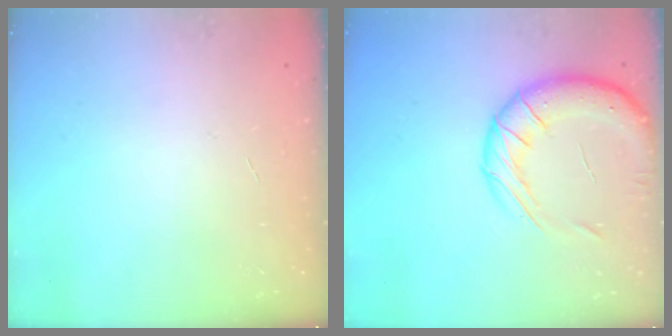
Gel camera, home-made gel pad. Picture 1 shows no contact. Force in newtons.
{"total": 16.4, "press": 16.3, "slide": 1.9}